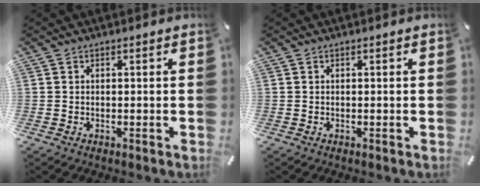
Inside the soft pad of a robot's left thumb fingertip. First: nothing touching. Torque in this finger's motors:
{"motor_torque": [0.00, 0.00, 0.00, 0.02, 0.03]}